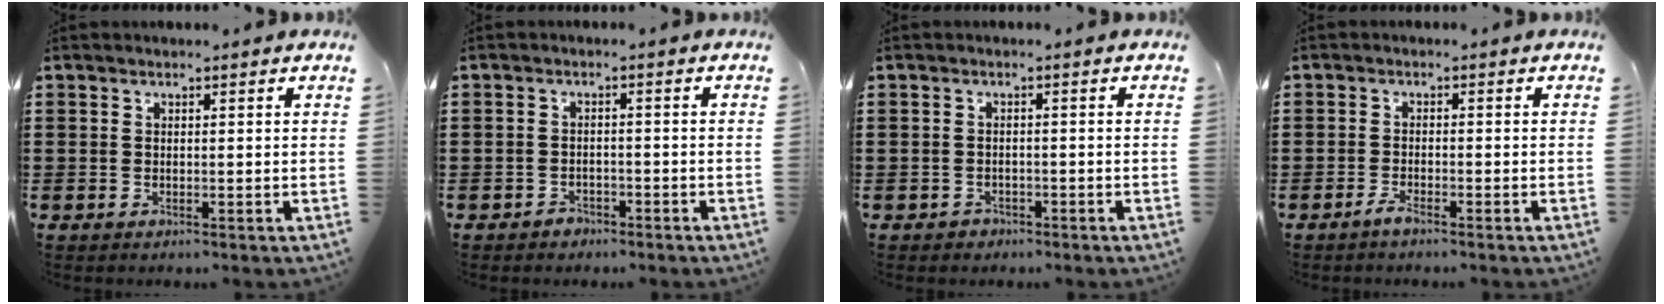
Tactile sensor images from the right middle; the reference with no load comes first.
{"total": 1.6, "force": [-1.4, 0.8, 0.1], "torque": [-0.006, 0.003, -0.032]}
{"total": 1.1, "force": [-0.9, 0.6, 0.1], "torque": [-0.005, 0.001, -0.020]}
{"total": 1.5, "force": [-1.3, 0.2, 0.7], "torque": [-0.022, -0.004, -0.028]}